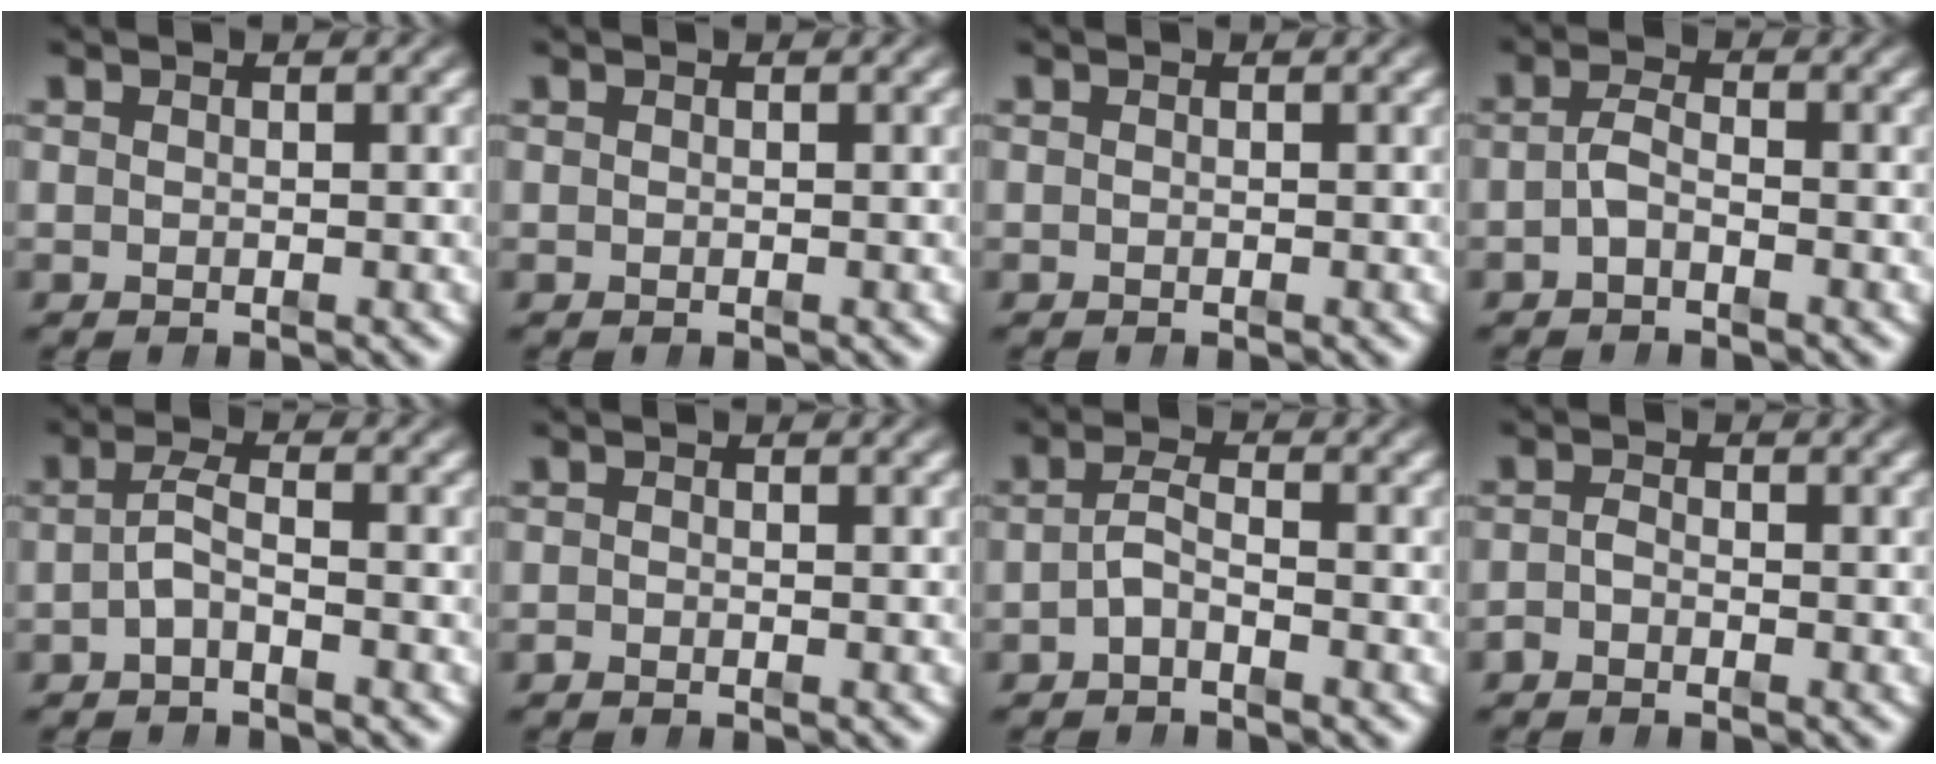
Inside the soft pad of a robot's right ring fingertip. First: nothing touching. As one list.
[{"total": 0.0}, {"total": 0.0}, {"total": 1.8, "force": [-1.1, 0.8, 1.3], "torque": [-0.029, -0.006, -0.020]}, {"total": 2.3, "force": [-1.2, 0.9, 1.8], "torque": [-0.038, -0.004, -0.023]}, {"total": 0.7, "force": [-0.7, -0.1, 0.1], "torque": [-0.001, -0.006, -0.011]}, {"total": 2.2, "force": [-1.2, 1.0, 1.5], "torque": [-0.033, -0.006, -0.023]}, {"total": 1.5, "force": [-1.2, 0.7, 0.4], "torque": [-0.013, -0.011, -0.021]}]